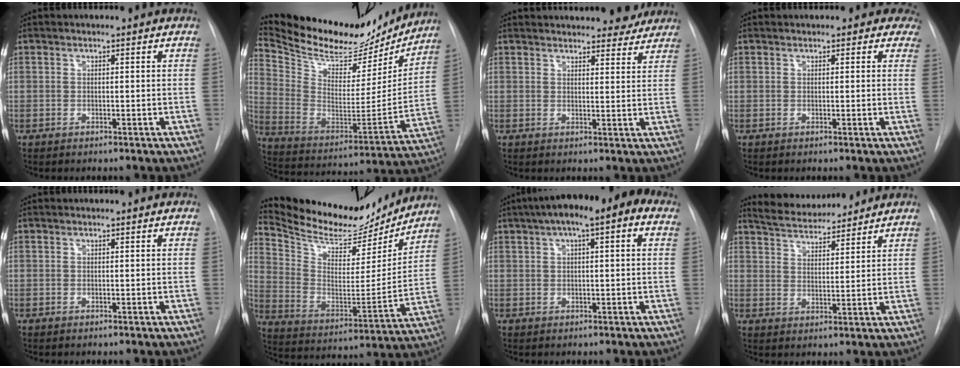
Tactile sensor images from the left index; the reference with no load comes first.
{"total": 25.1, "force": [22.3, 7.7, 8.4], "torque": [-0.163, -0.032, 0.336]}
{"total": 14.4, "force": [13.4, 4.2, 3.3], "torque": [-0.033, 0.006, 0.158]}
{"total": 3.9, "force": [3.4, 2.0, 0.4], "torque": [0.024, -0.003, 0.018]}
{"total": 0.0}
{"total": 18.6, "force": [17.5, 4.6, 4.4], "torque": [-0.084, -0.035, 0.276]}
{"total": 12.2, "force": [6.5, 3.0, 9.9], "torque": [-0.152, 0.052, 0.091]}
{"total": 9.0, "force": [8.6, 1.3, 2.5], "torque": [-0.046, 0.007, 0.144]}